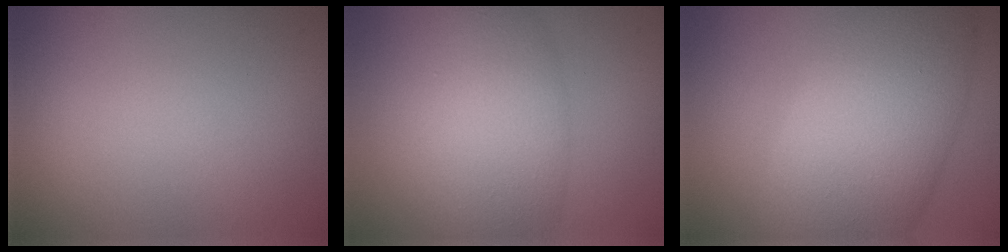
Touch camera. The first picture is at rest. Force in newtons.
{"total": 6.6, "press": 6.6, "slide": 0.4}
{"total": 11.1, "press": 11.1, "slide": 0.6}